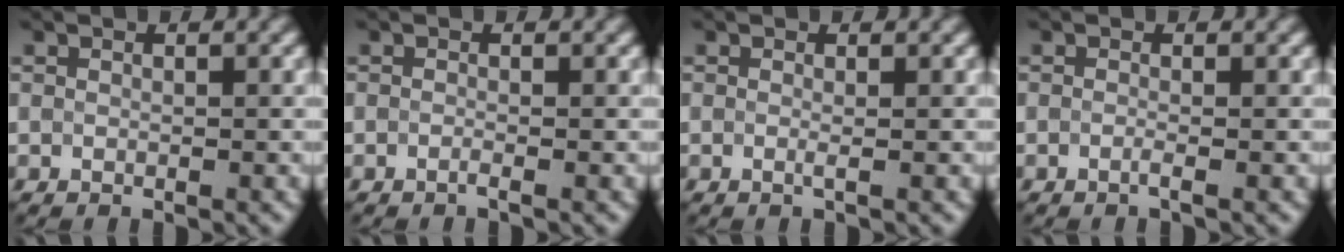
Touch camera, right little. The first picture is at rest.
{"total": 1.0, "force": [-1.0, -0.2, -0.1], "torque": [0.002, -0.006, -0.012]}
{"total": 0.6, "force": [-0.5, -0.2, 0.1], "torque": [-0.005, -0.005, -0.008]}
{"total": 0.9, "force": [-0.9, -0.2, 0.1], "torque": [-0.001, -0.006, -0.012]}